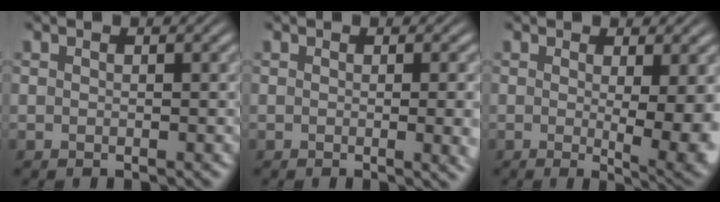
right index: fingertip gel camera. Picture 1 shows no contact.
{"total": 2.3, "force": [-0.1, 0.1, 2.3], "torque": [-0.021, 0.002, -0.006]}
{"total": 6.0, "force": [-0.8, 1.5, 5.7], "torque": [-0.073, -0.020, -0.007]}